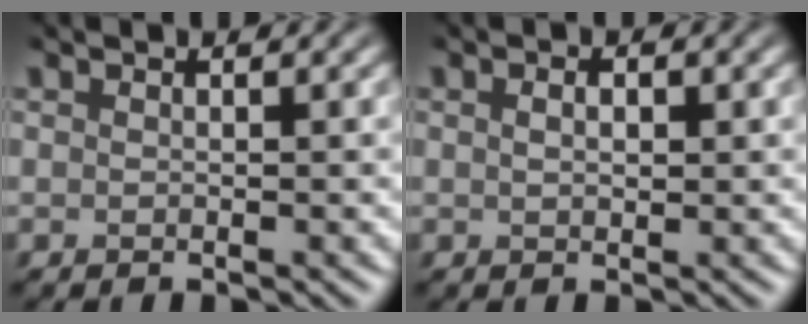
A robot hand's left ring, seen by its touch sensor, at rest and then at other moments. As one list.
[{"total": 1.0, "force": [-0.5, 0.3, 0.9], "torque": [-0.024, -0.010, 0.006]}]